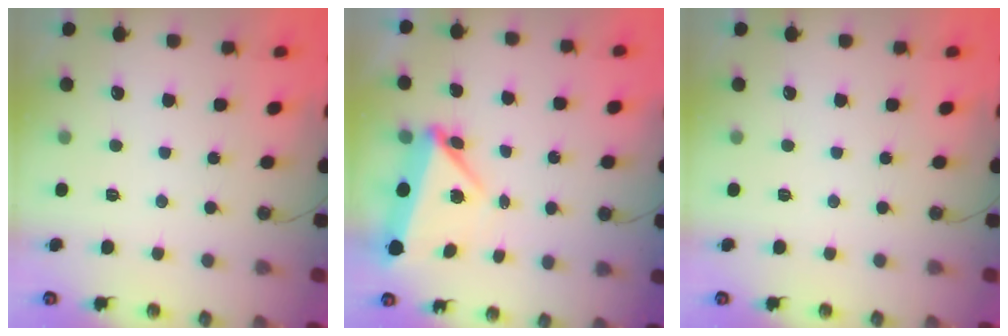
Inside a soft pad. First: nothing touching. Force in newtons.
{"total": 7.3, "press": 7.2, "slide": 0.5}
{"total": 0.0}